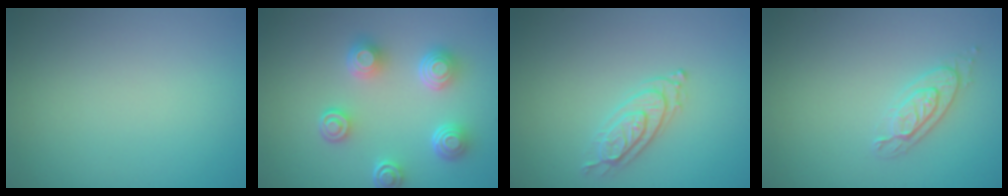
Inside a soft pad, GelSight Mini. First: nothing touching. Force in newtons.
{"total": 4.5, "press": 3.6, "slide": 2.7}
{"total": 2.2, "press": 2.2, "slide": 0.5}
{"total": 2.1, "press": 2.0, "slide": 0.6}